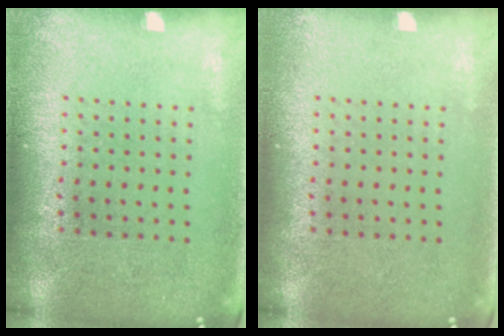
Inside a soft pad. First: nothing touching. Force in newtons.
{"total": 0.0}